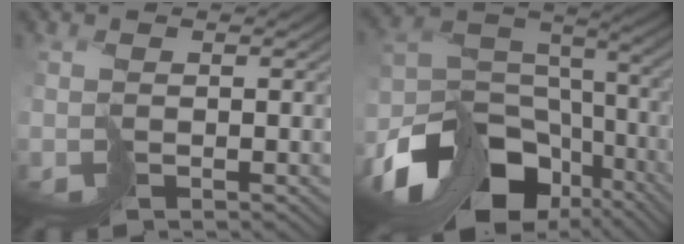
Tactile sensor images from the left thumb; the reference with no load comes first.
{"total": 15.8, "force": [-9.4, 10.0, 7.9], "torque": [-0.194, -0.034, -0.134]}